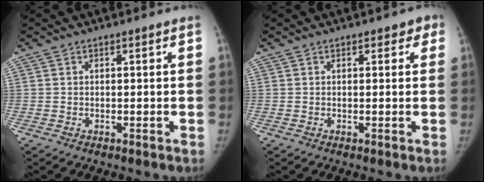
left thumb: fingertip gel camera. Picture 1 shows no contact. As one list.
[{"total": 2.3, "force": [1.1, 1.4, 1.4], "torque": [0.008, 0.001, 0.011]}]